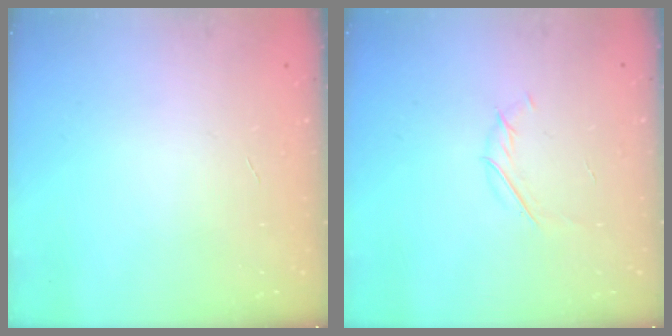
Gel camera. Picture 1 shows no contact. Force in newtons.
{"total": 3.7, "press": 3.6, "slide": 0.7}